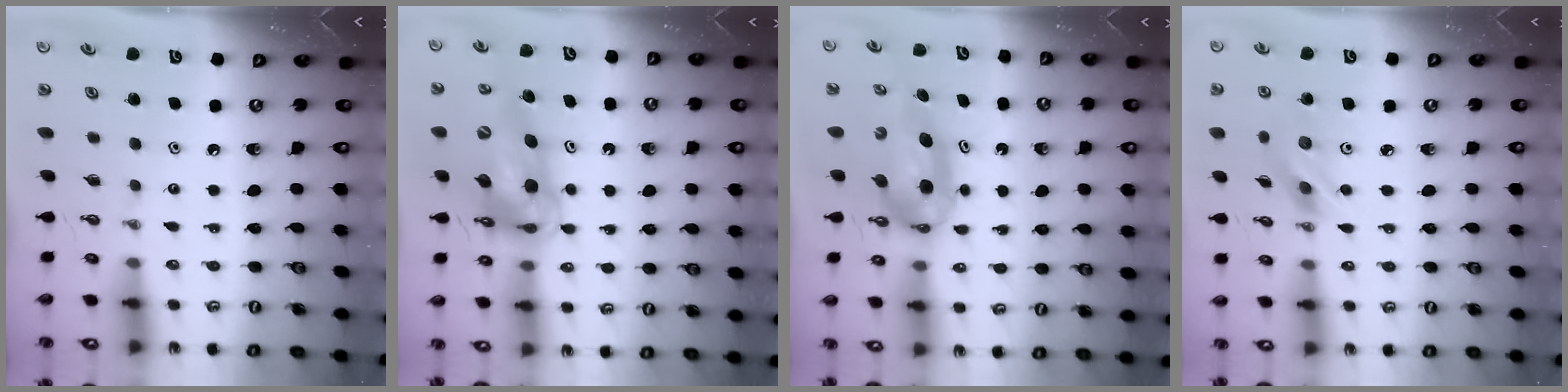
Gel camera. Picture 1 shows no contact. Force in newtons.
{"total": 15.7, "press": 15.7, "slide": 1.6}
{"total": 7.5, "press": 5.7, "slide": 4.9}
{"total": 7.8, "press": 7.8, "slide": 0.3}